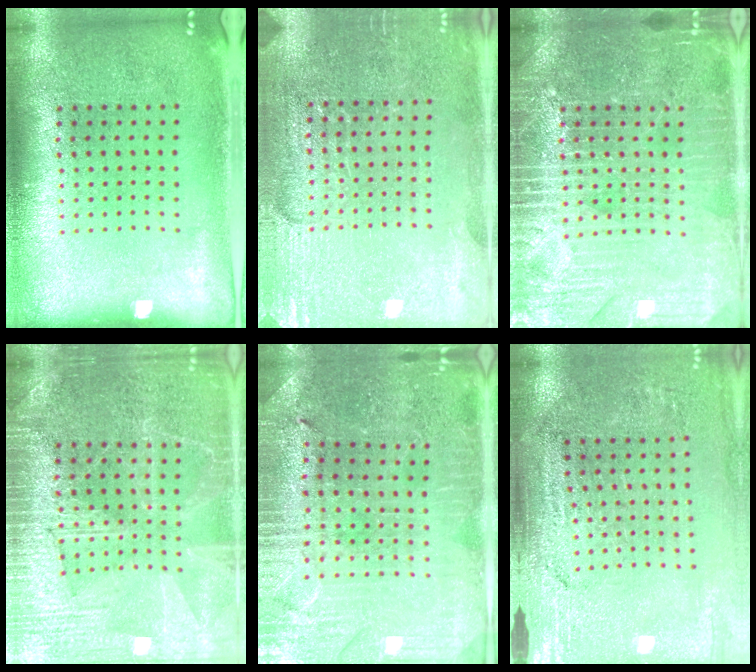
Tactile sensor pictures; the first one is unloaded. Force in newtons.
{"total": 2.9, "press": 2.8, "slide": 0.3}
{"total": 4.2, "press": 4.2, "slide": 0.6}
{"total": 3.7, "press": 3.7, "slide": 0.5}
{"total": 1.8, "press": 1.8, "slide": 0.4}
{"total": 3.1, "press": 3.1, "slide": 0.1}